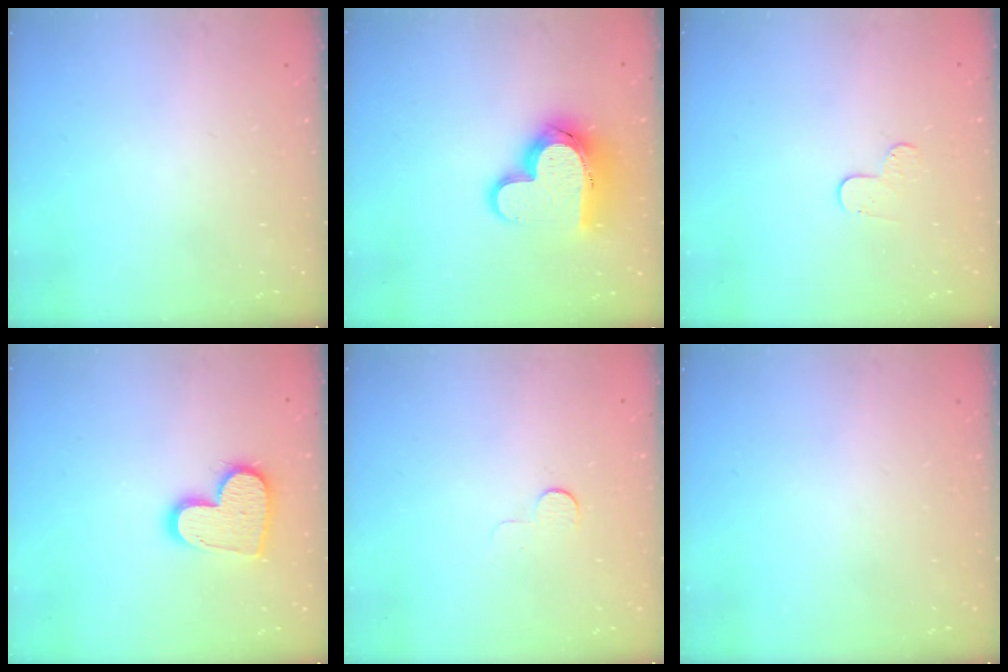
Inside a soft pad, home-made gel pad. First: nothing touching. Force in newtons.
{"total": 14.8, "press": 14.7, "slide": 1.3}
{"total": 4.0, "press": 4.0, "slide": 0.4}
{"total": 14.8, "press": 14.8, "slide": 1.1}
{"total": 4.4, "press": 4.4, "slide": 0.5}
{"total": 0.0}